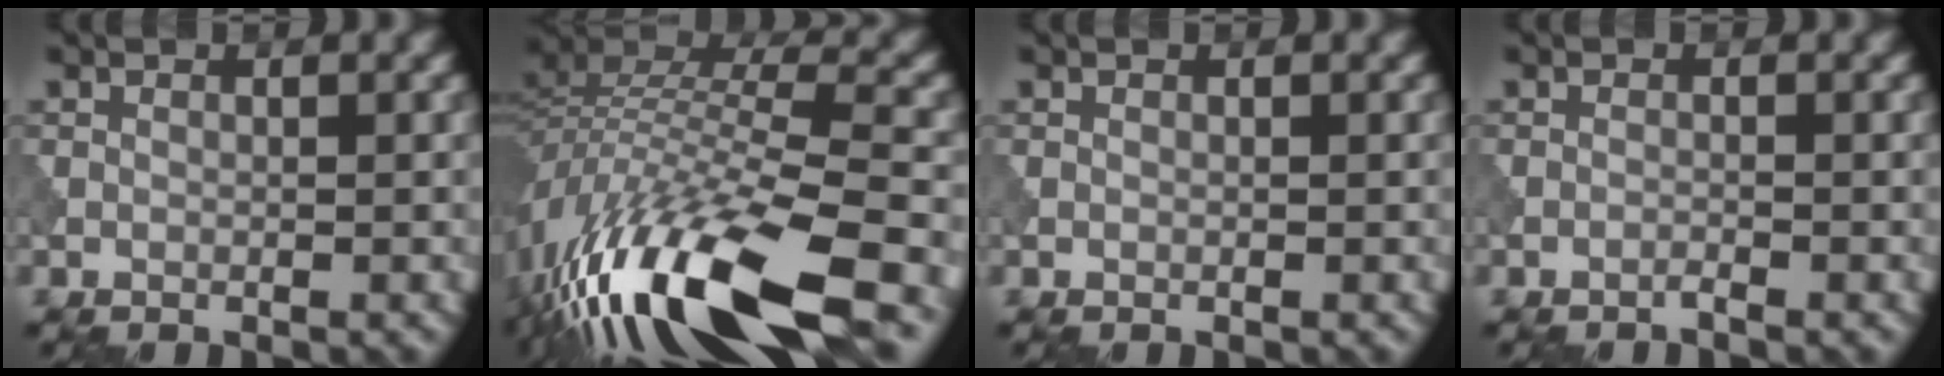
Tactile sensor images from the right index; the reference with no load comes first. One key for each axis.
{"total": 15.0, "fx": -8.7, "fy": 4.4, "fz": 11.4, "tx": -0.237, "ty": 0.003, "tz": -0.157}
{"total": 0.0}
{"total": 0.6, "fx": -0.5, "fy": -0.1, "fz": 0.3, "tx": -0.004, "ty": 0.003, "tz": -0.013}